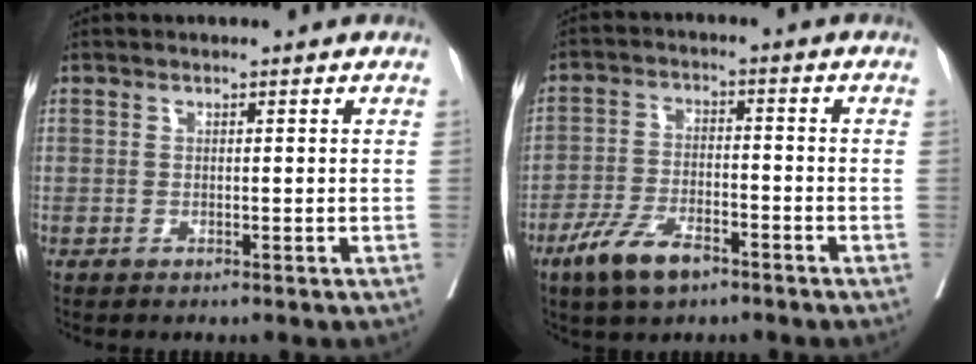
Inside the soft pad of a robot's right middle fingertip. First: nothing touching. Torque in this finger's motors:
{"motor_torque": [0.67, -0.54, 0.16, 0.04]}